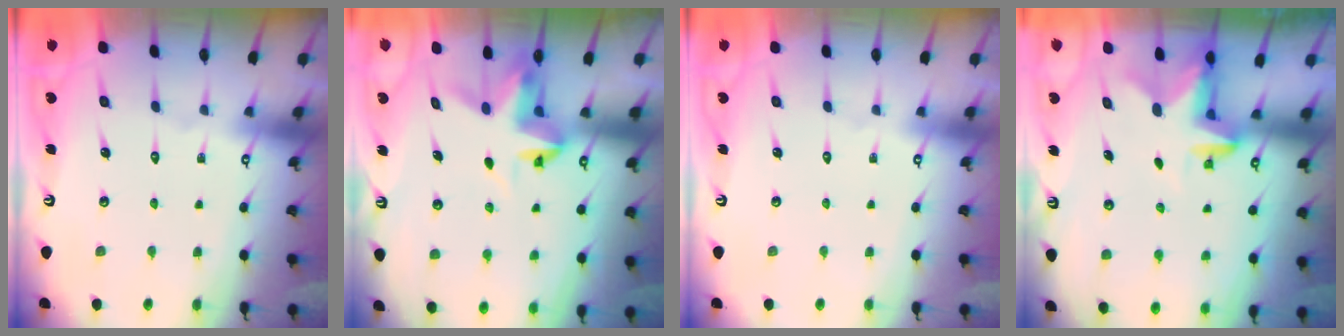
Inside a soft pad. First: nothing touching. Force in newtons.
{"total": 4.9, "press": 4.9, "slide": 0.2}
{"total": 0.0}
{"total": 2.6, "press": 2.5, "slide": 0.5}